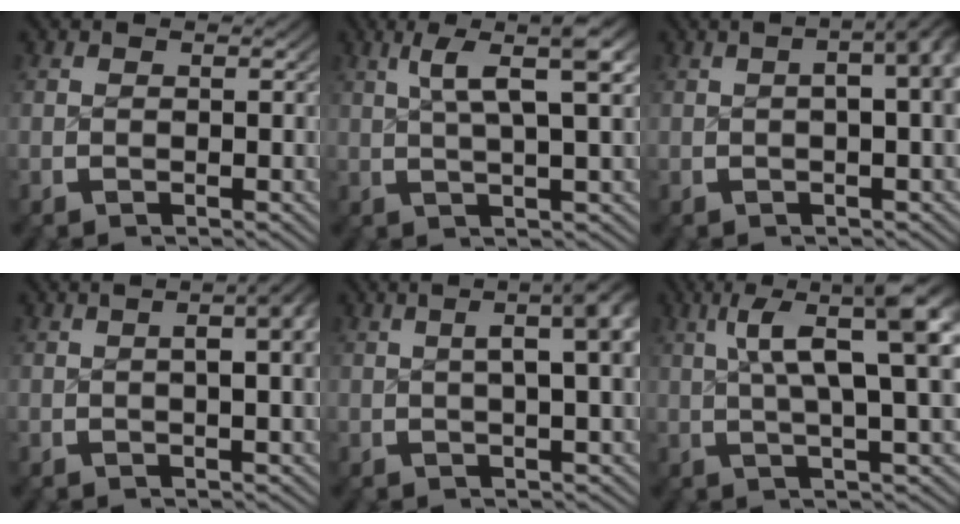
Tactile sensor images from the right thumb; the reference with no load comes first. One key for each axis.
{"total": 7.1, "fx": 2.2, "fy": 2.4, "fz": 6.3, "tx": -0.085, "ty": 0.011, "tz": 0.034}
{"total": 7.2, "fx": 1.5, "fy": 3.6, "fz": 6.1, "tx": -0.054, "ty": 0.028, "tz": 0.006}
{"total": 7.9, "fx": 2.2, "fy": 3.8, "fz": 6.6, "tx": -0.050, "ty": 0.035, "tz": 0.012}
{"total": 8.0, "fx": 2.4, "fy": 3.5, "fz": 6.8, "tx": -0.067, "ty": 0.032, "tz": 0.020}
{"total": 10.9, "fx": 3.1, "fy": 4.7, "fz": 9.4, "tx": -0.123, "ty": 0.003, "tz": 0.042}